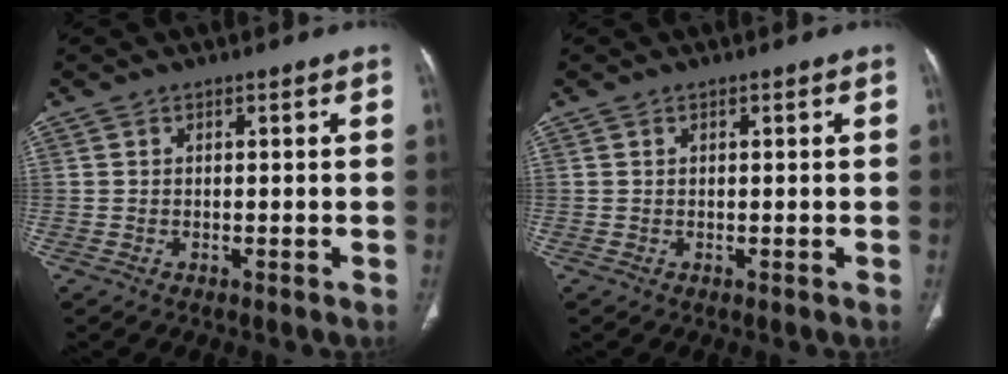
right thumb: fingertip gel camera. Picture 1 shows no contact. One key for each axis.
{"total": 0.0}